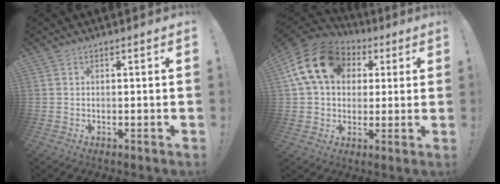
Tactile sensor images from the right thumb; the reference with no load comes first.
{"total": 18.2, "force": [5.6, 13.5, 10.9], "torque": [-0.175, -0.003, 0.104]}